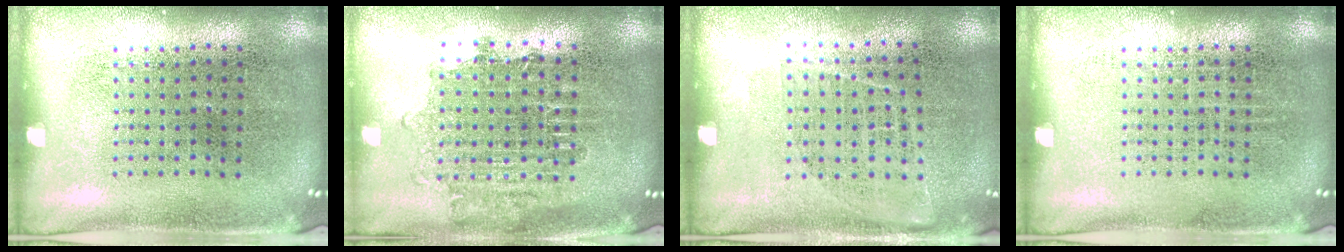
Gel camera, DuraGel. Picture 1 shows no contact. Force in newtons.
{"total": 1.7, "press": 1.4, "slide": 1.0}
{"total": 1.0, "press": 0.8, "slide": 0.6}
{"total": 0.0}